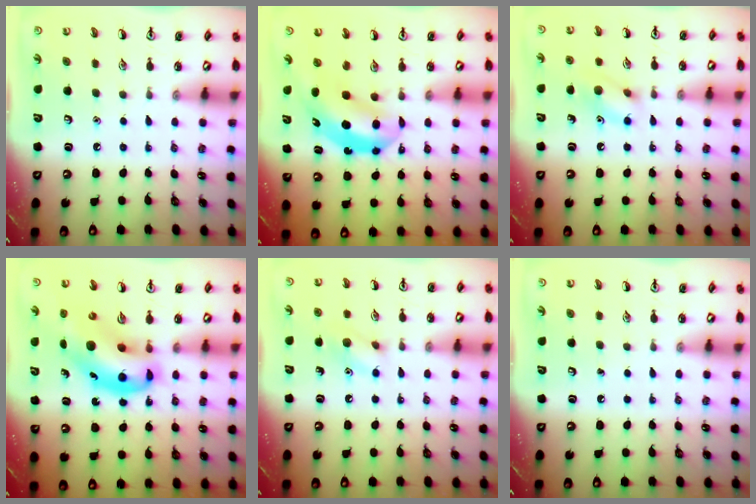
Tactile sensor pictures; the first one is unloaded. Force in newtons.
{"total": 5.5, "press": 5.3, "slide": 1.4}
{"total": 9.5, "press": 9.4, "slide": 1.0}
{"total": 12.7, "press": 12.3, "slide": 3.3}
{"total": 8.3, "press": 8.2, "slide": 1.4}
{"total": 0.0}